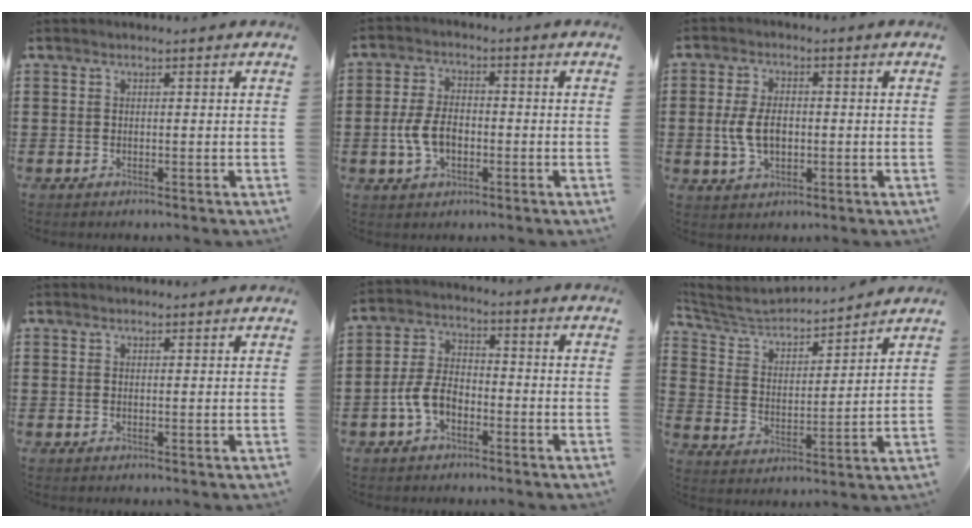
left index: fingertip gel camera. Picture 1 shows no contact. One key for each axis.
{"total": 6.0, "fx": -1.4, "fy": 3.5, "fz": 4.7, "tx": -0.110, "ty": 0.001, "tz": -0.031}
{"total": 5.9, "fx": -0.4, "fy": 3.4, "fz": 4.7, "tx": -0.111, "ty": 0.002, "tz": -0.013}
{"total": 1.0, "fx": 1.0, "fy": 0.1, "fz": 0.1, "tx": -0.003, "ty": 0.000, "tz": 0.020}
{"total": 5.5, "fx": -2.4, "fy": 3.2, "fz": 3.8, "tx": -0.093, "ty": 0.003, "tz": -0.052}
{"total": 4.6, "fx": 4.3, "fy": 1.3, "fz": 1.1, "tx": -0.048, "ty": -0.030, "tz": 0.067}